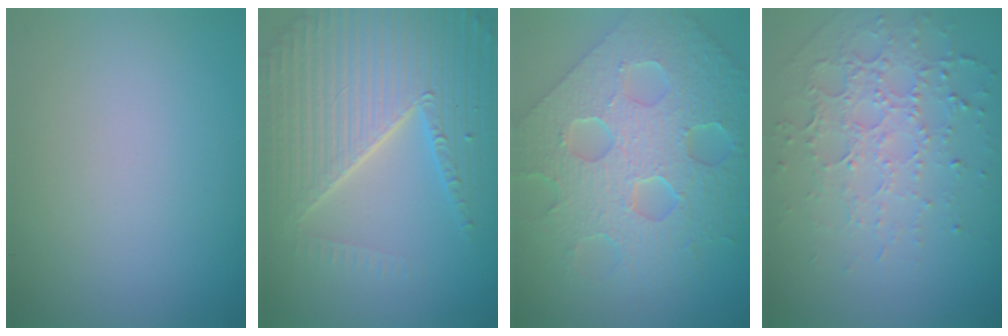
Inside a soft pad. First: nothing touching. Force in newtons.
{"total": 6.9, "press": 6.7, "slide": 1.6}
{"total": 8.1, "press": 6.7, "slide": 4.6}
{"total": 4.7, "press": 3.3, "slide": 3.3}